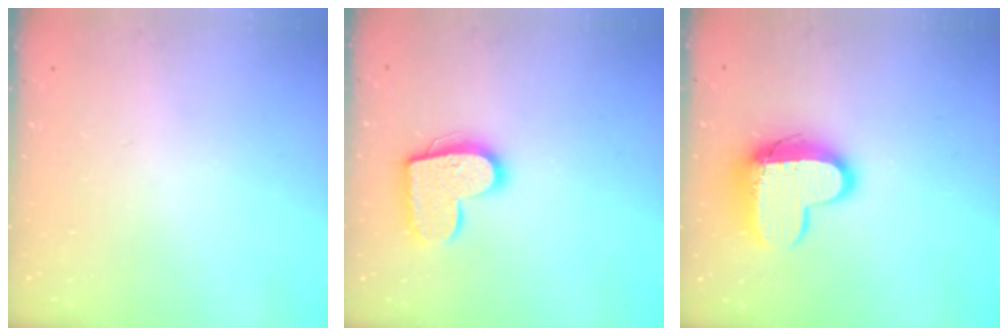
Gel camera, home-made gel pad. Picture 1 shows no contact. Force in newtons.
{"total": 14.9, "press": 14.9, "slide": 1.0}
{"total": 12.7, "press": 12.7, "slide": 0.9}